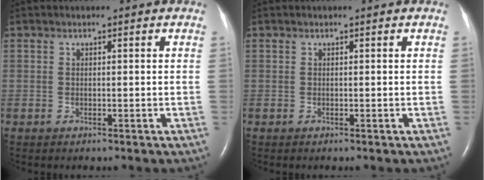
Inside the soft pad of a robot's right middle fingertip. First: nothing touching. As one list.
[{"total": 0.0}]